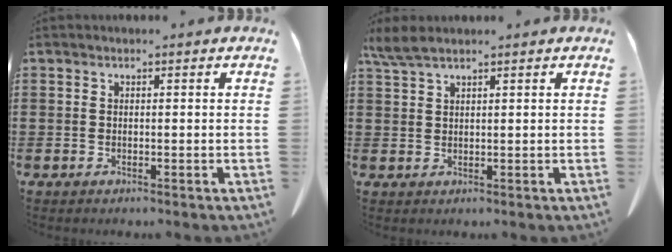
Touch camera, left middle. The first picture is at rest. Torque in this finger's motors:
{"motor_torque": [0.30, -0.21, 0.14, 0.04]}